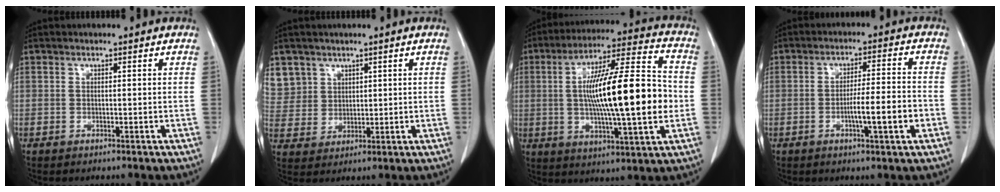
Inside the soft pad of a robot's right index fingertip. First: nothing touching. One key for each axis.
{"total": 7.7, "fx": 4.5, "fy": 6.3, "fz": 0.1, "tx": -0.004, "ty": 0.010, "tz": 0.102}
{"total": 20.7, "fx": -0.6, "fy": 2.2, "fz": 20.6, "tx": -0.348, "ty": 0.011, "tz": -0.015}
{"total": 7.4, "fx": -2.4, "fy": 0.1, "fz": 7.0, "tx": -0.110, "ty": 0.003, "tz": -0.039}